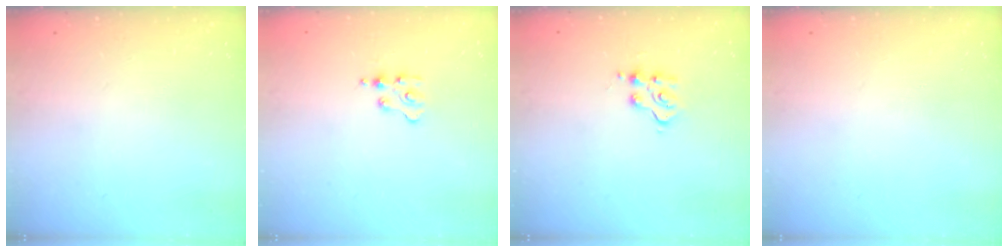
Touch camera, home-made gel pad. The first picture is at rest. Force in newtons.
{"total": 2.5, "press": 2.5, "slide": 0.4}
{"total": 5.0, "press": 5.0, "slide": 0.5}
{"total": 0.0}